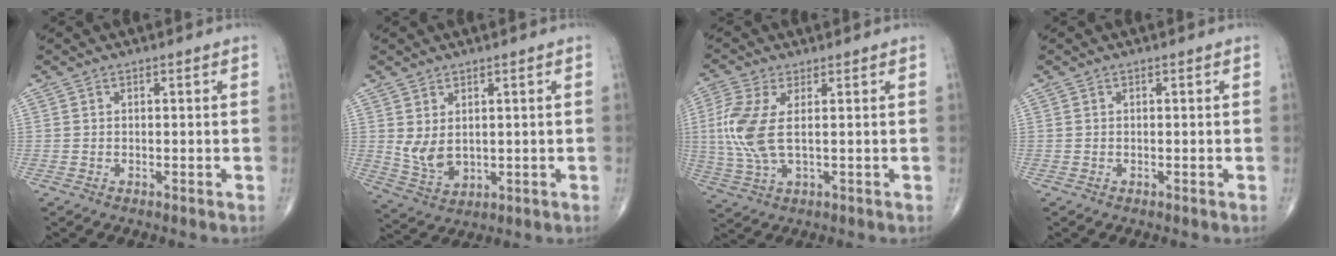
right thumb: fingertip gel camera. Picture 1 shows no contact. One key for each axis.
{"total": 5.6, "fx": 1.1, "fy": 3.5, "fz": 4.2, "tx": -0.073, "ty": -0.014, "tz": 0.038}
{"total": 9.0, "fx": 1.1, "fy": 3.5, "fz": 8.2, "tx": -0.220, "ty": -0.003, "tz": 0.024}
{"total": 0.0}